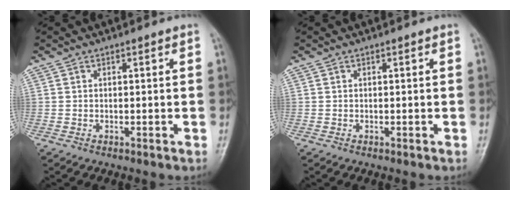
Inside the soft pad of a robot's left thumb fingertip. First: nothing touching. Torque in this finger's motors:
{"motor_torque": [0.00, 0.00, -0.02, -0.01, 0.00]}